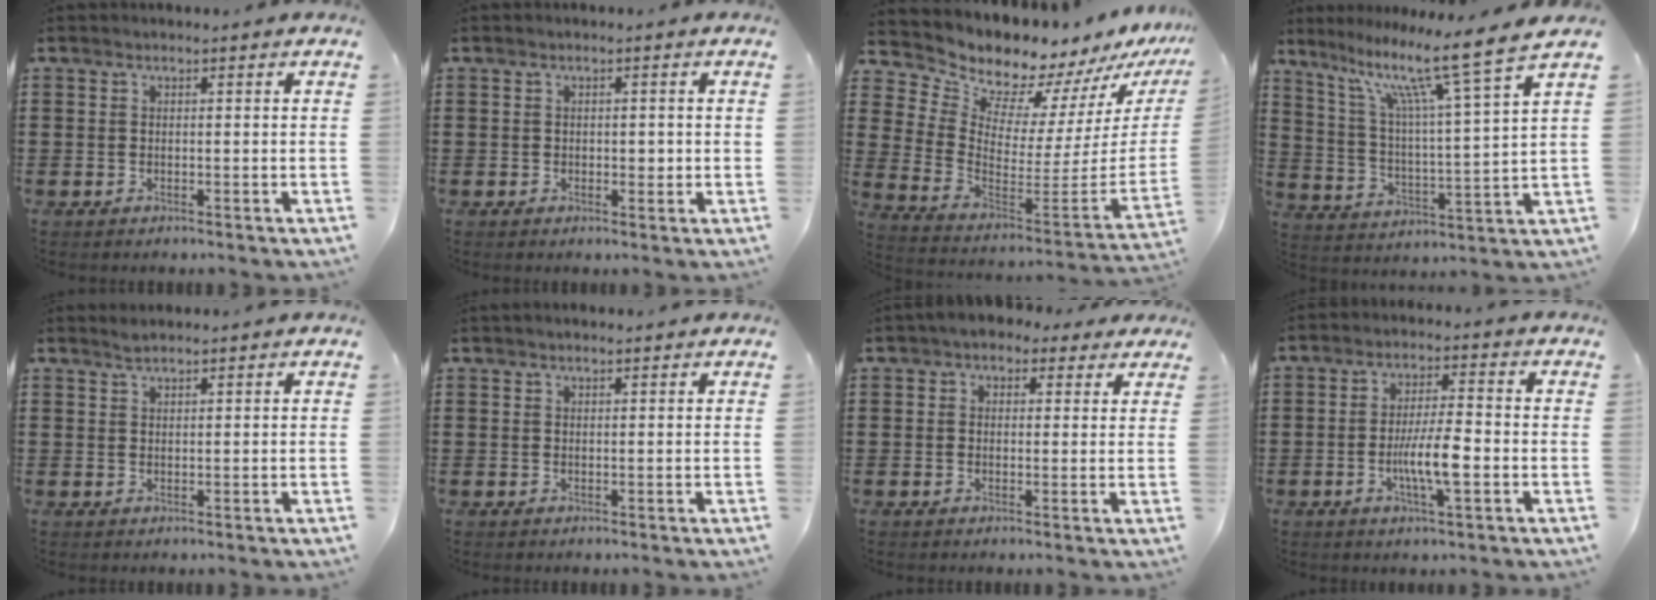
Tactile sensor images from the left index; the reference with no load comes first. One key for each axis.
{"total": 1.3, "fx": 0.0, "fy": 0.8, "fz": 1.0, "tx": -0.019, "ty": 0.006, "tz": -0.001}
{"total": 9.0, "fx": 8.7, "fy": 2.3, "fz": 0.5, "tx": -0.054, "ty": -0.087, "tz": 0.149}
{"total": 11.7, "fx": 8.6, "fy": 0.1, "fz": 7.9, "tx": -0.168, "ty": -0.054, "tz": 0.132}
{"total": 1.2, "fx": 1.1, "fy": 0.1, "fz": 0.4, "tx": -0.009, "ty": -0.001, "tz": 0.022}
{"total": 0.7, "fx": 0.6, "fy": 0.2, "fz": 0.4, "tx": -0.008, "ty": 0.001, "tz": 0.011}
{"total": 2.9, "fx": 1.6, "fy": 2.1, "fz": 1.2, "tx": -0.023, "ty": 0.007, "tz": 0.027}
{"total": 7.2, "fx": -1.7, "fy": 1.5, "fz": 6.8, "tx": -0.135, "ty": -0.004, "tz": -0.035}